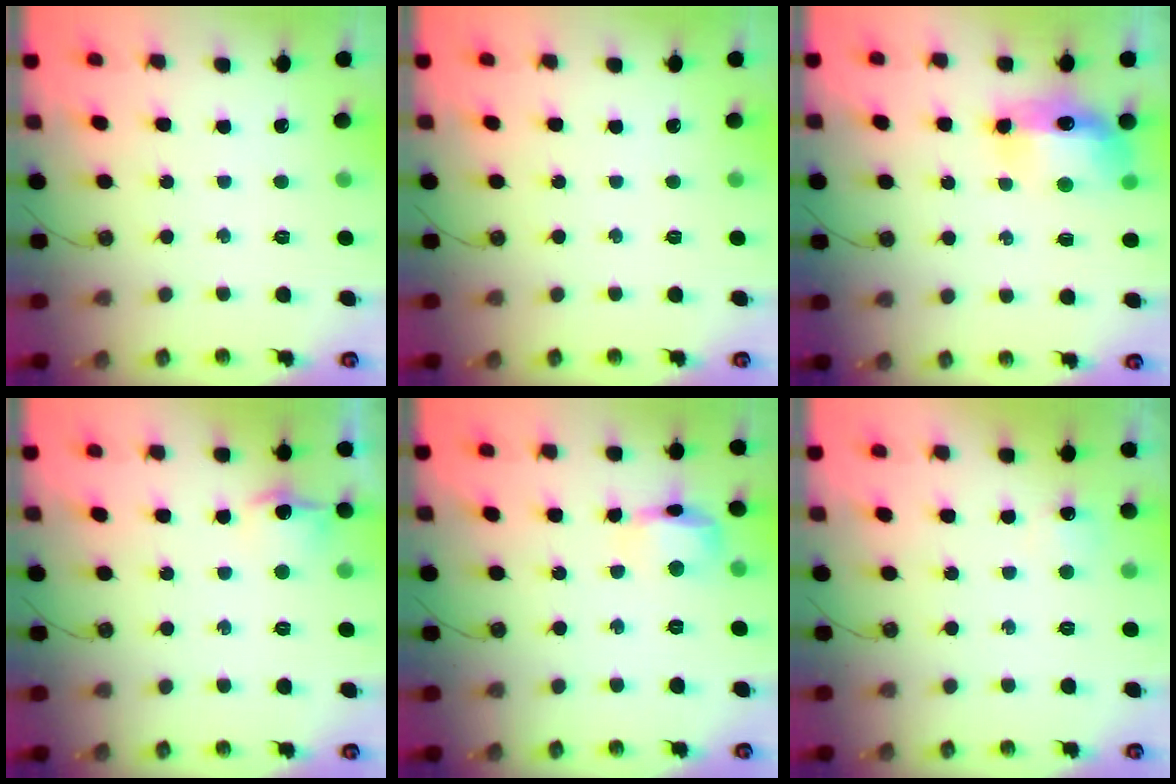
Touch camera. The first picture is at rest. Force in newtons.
{"total": 0.0}
{"total": 12.7, "press": 12.6, "slide": 1.2}
{"total": 8.7, "press": 8.7, "slide": 0.9}
{"total": 13.1, "press": 8.6, "slide": 9.9}
{"total": 6.6, "press": 6.6, "slide": 0.9}